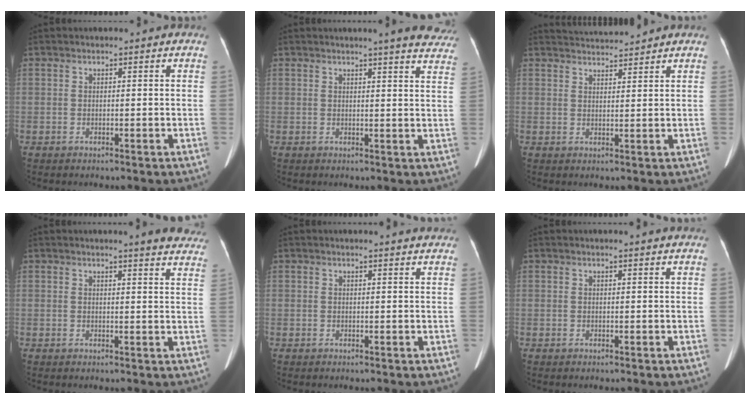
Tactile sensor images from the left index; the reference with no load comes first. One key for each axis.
{"total": 11.1, "fx": 10.0, "fy": 1.0, "fz": 4.7, "tx": -0.032, "ty": -0.024, "tz": 0.087}
{"total": 4.6, "fx": 4.6, "fy": -0.2, "fz": 0.3, "tx": -0.010, "ty": 0.020, "tz": 0.074}
{"total": 9.7, "fx": 9.0, "fy": 0.8, "fz": 3.6, "tx": -0.020, "ty": -0.025, "tz": 0.074}
{"total": 3.0, "fx": 3.0, "fy": -0.1, "fz": 0.5, "tx": -0.008, "ty": -0.001, "tz": 0.022}
{"total": 1.7, "fx": 1.7, "fy": -0.4, "fz": 0.3, "tx": -0.014, "ty": -0.003, "tz": 0.015}